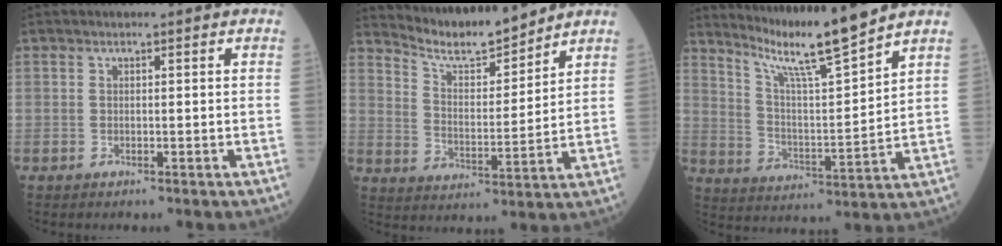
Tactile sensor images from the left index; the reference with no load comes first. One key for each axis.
{"total": 9.4, "fx": 9.2, "fy": 0.4, "fz": 1.9, "tx": -0.046, "ty": -0.003, "tz": 0.170}
{"total": 11.4, "fx": 10.0, "fy": -1.8, "fz": 5.1, "tx": -0.090, "ty": -0.016, "tz": 0.180}